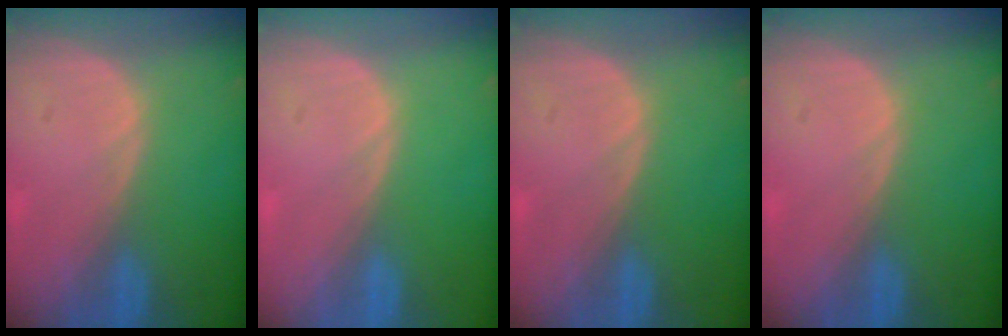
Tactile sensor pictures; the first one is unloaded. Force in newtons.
{"total": 0.0}
{"total": 0.0}
{"total": 0.0}